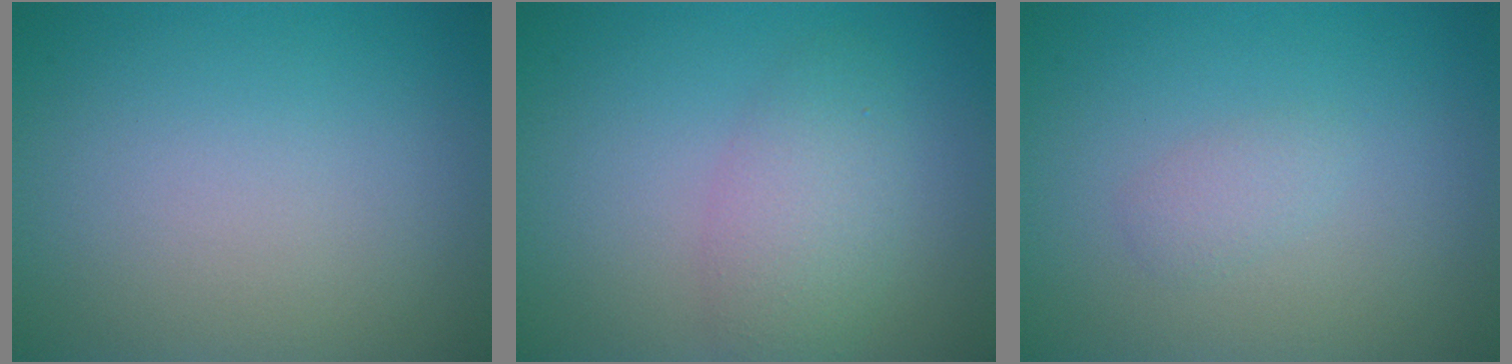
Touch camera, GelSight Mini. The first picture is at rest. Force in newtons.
{"total": 3.4, "press": 3.4, "slide": 0.0}
{"total": 1.1, "press": 1.1, "slide": 0.1}